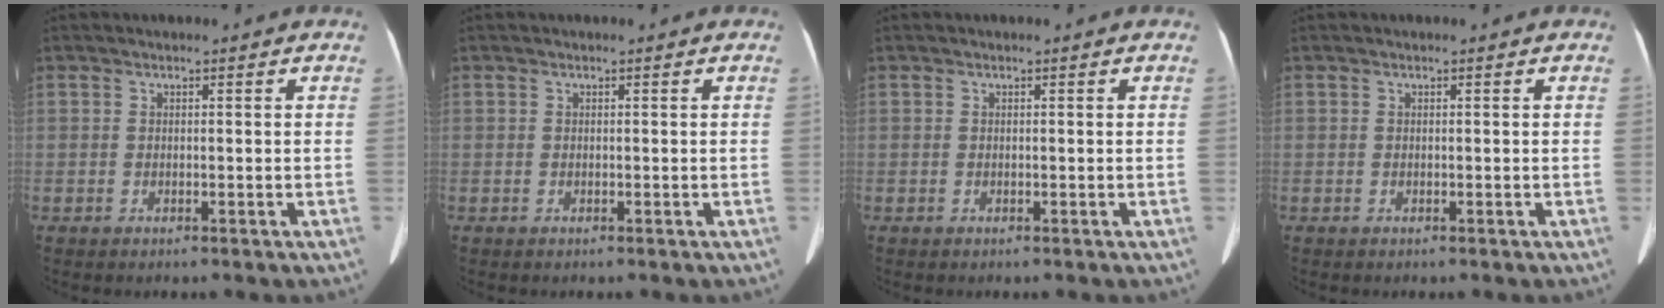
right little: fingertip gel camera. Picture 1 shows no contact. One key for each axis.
{"total": 0.0}
{"total": 0.0}
{"total": 0.0}